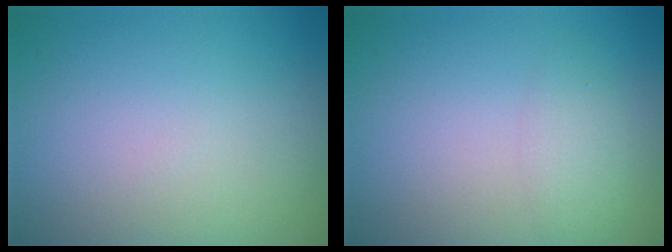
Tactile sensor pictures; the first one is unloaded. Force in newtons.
{"total": 1.7, "press": 1.7, "slide": 0.1}